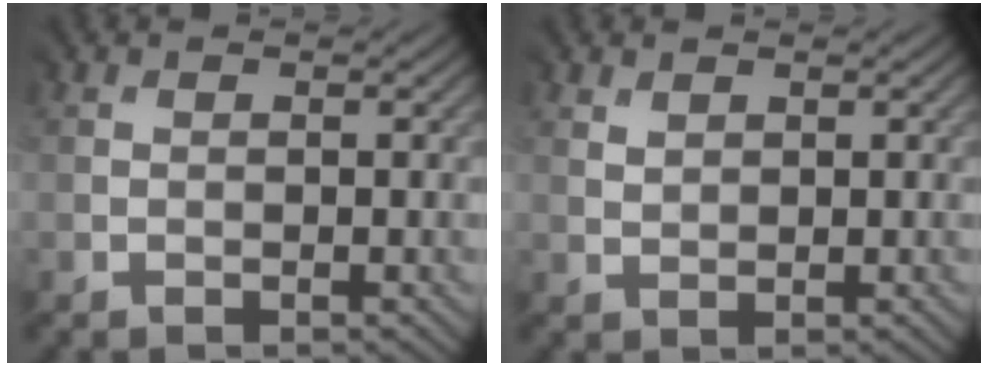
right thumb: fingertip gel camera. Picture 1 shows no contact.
{"total": 1.6, "force": [1.4, 0.3, -0.7], "torque": [0.004, 0.000, 0.029]}